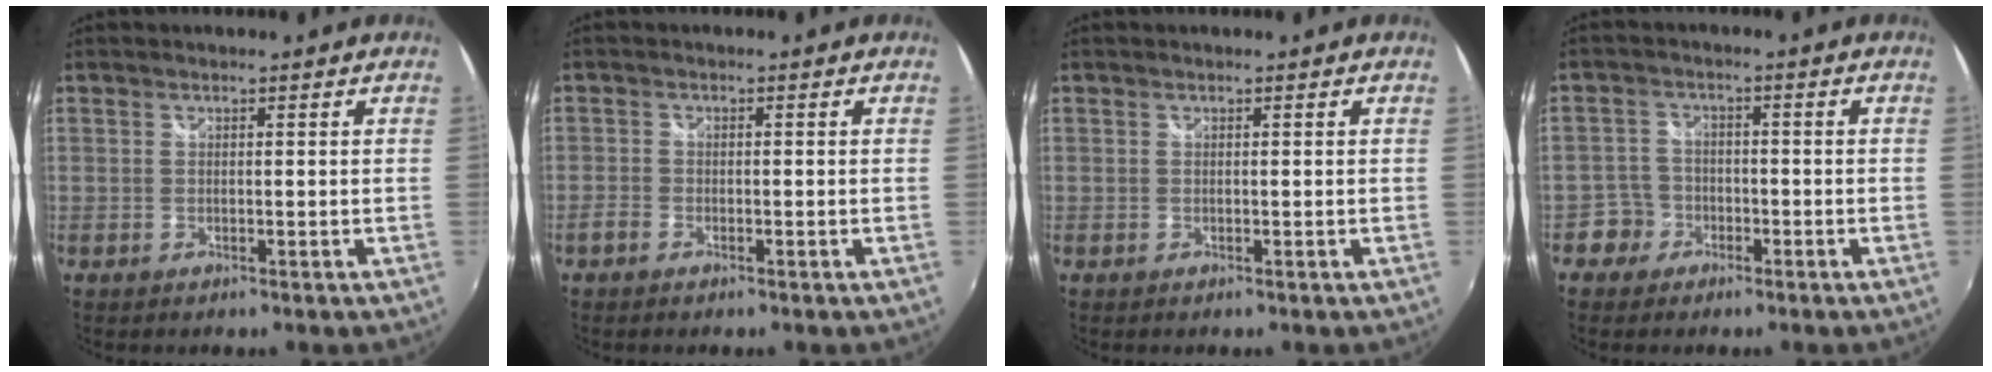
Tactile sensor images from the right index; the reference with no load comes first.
{"total": 2.1, "force": [-1.6, 1.1, 0.8], "torque": [-0.027, -0.002, -0.032]}
{"total": 0.0}
{"total": 4.3, "force": [-2.3, 3.7, -0.1], "torque": [0.001, 0.018, -0.043]}